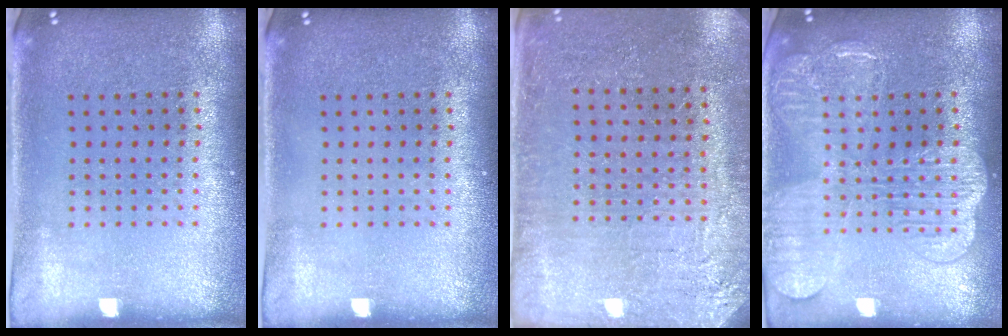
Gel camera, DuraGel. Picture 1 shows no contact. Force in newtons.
{"total": 0.0}
{"total": 2.7, "press": 2.7, "slide": 0.4}
{"total": 3.9, "press": 3.9, "slide": 0.5}